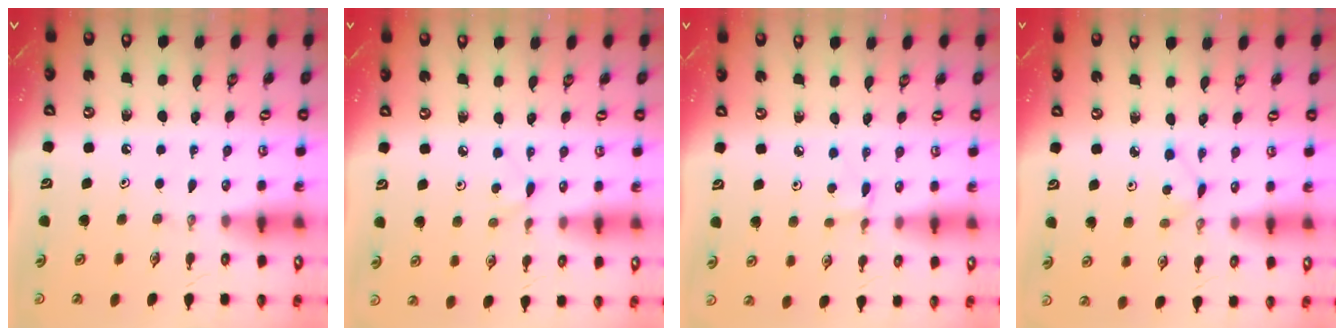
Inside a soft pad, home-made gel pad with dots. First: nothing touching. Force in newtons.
{"total": 3.0, "press": 3.0, "slide": 0.4}
{"total": 1.6, "press": 1.5, "slide": 0.2}
{"total": 1.8, "press": 1.7, "slide": 0.2}